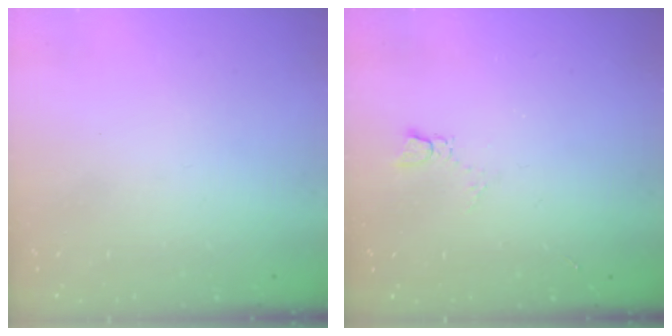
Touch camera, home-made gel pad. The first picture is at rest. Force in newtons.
{"total": 2.5, "press": 2.5, "slide": 0.4}